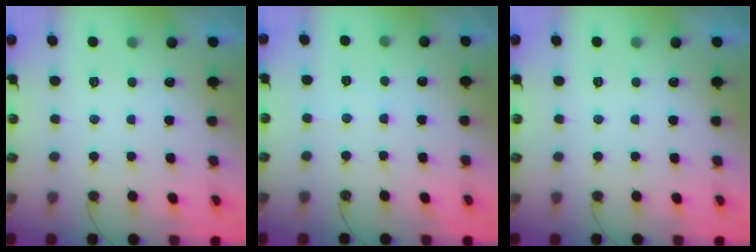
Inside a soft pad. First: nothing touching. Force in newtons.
{"total": 4.9, "press": 4.8, "slide": 0.7}
{"total": 0.0}